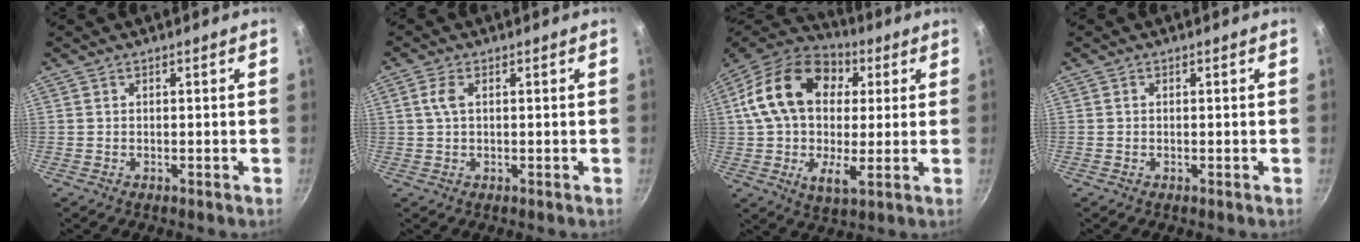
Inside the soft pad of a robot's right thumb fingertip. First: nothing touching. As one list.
[{"total": 2.8, "force": [0.7, 1.5, 2.4], "torque": [-0.052, 0.006, 0.013]}, {"total": 21.8, "force": [5.1, 13.9, 16.0], "torque": [-0.262, 0.009, 0.069]}, {"total": 0.0}]